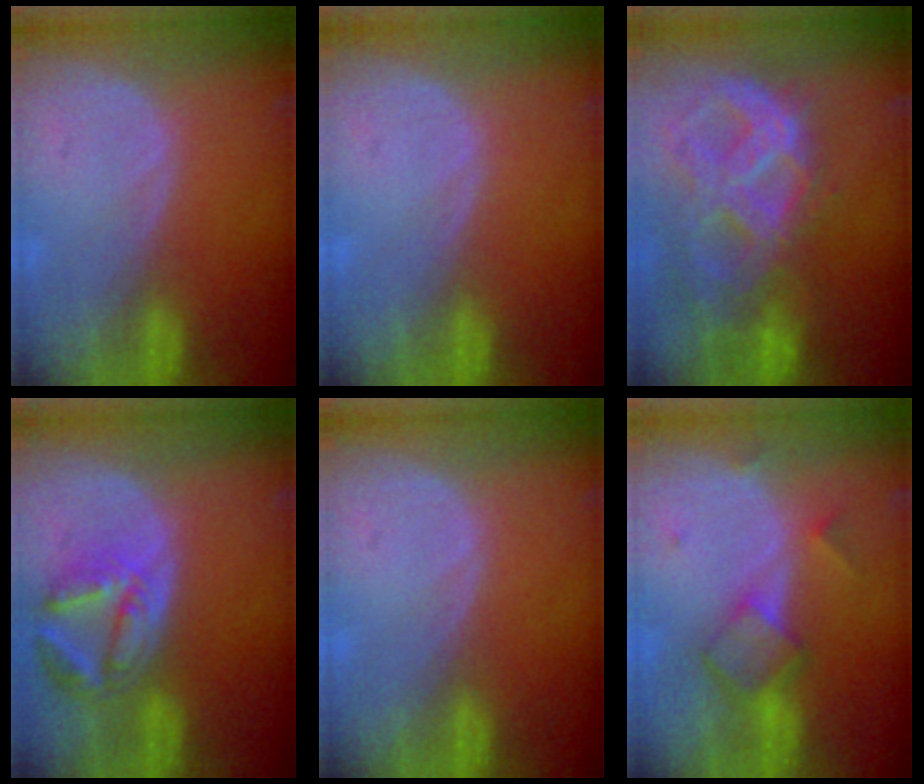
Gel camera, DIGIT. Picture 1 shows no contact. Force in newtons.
{"total": 0.0}
{"total": 11.3, "press": 9.6, "slide": 6.0}
{"total": 7.9, "press": 7.0, "slide": 3.6}
{"total": 0.0}
{"total": 5.9, "press": 5.0, "slide": 3.2}